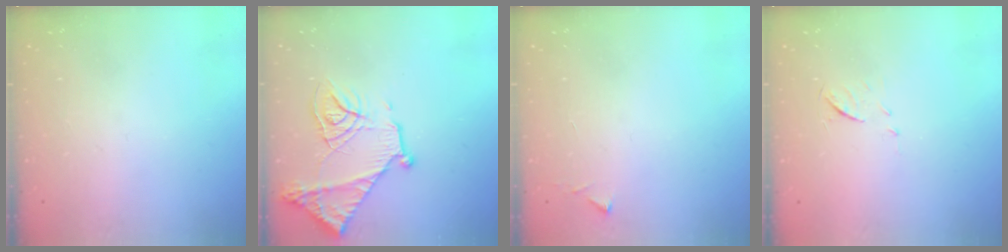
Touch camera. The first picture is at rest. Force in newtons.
{"total": 18.2, "press": 18.2, "slide": 1.1}
{"total": 4.8, "press": 4.8, "slide": 0.6}
{"total": 5.8, "press": 5.8, "slide": 0.5}